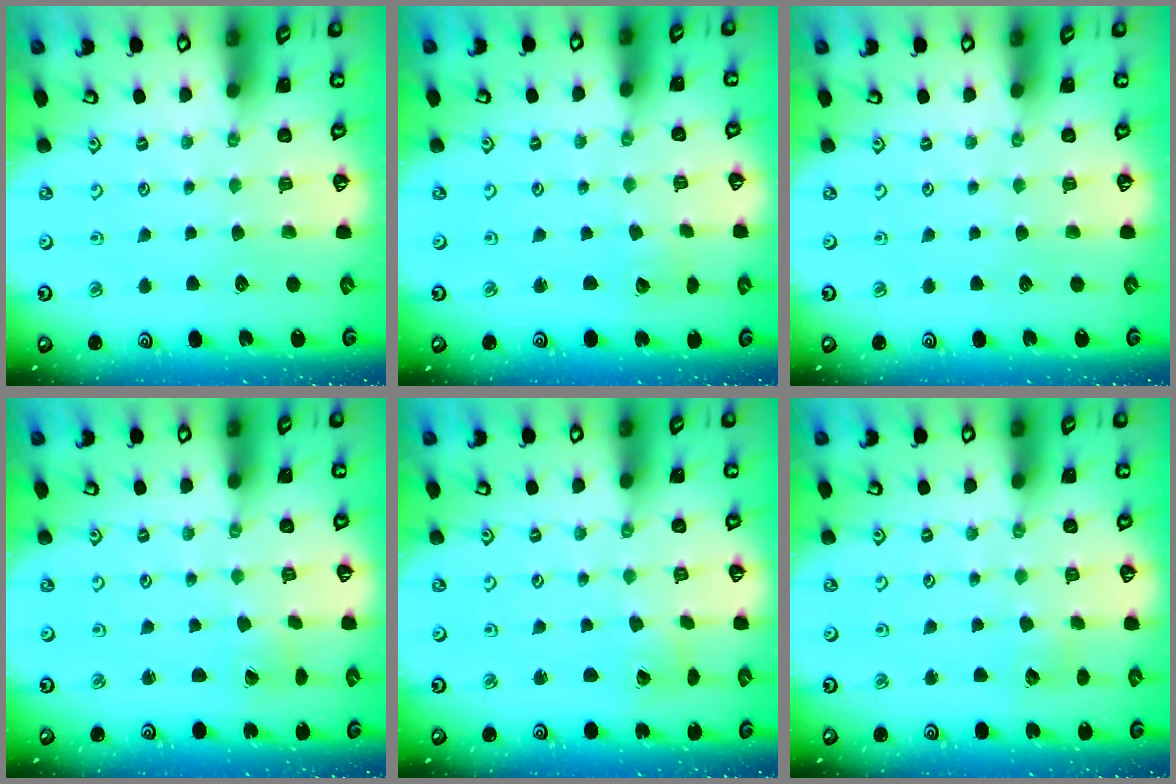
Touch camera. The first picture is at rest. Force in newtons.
{"total": 1.7, "press": 1.7, "slide": 0.1}
{"total": 0.0}
{"total": 0.9, "press": 0.9, "slide": 0.1}
{"total": 2.0, "press": 2.0, "slide": 0.3}
{"total": 4.7, "press": 4.7, "slide": 0.5}